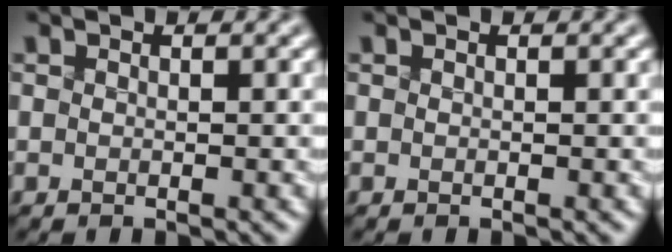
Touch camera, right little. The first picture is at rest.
{"total": 0.0}